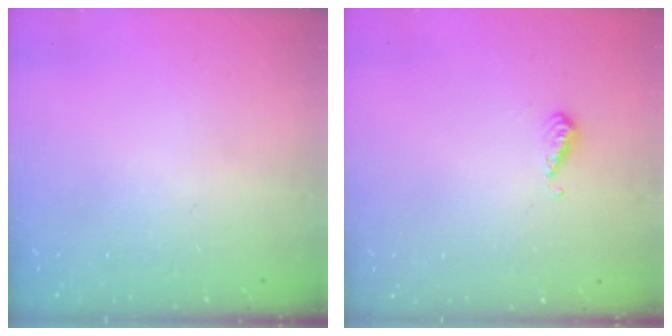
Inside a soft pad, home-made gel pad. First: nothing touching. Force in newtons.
{"total": 4.6, "press": 4.5, "slide": 0.9}